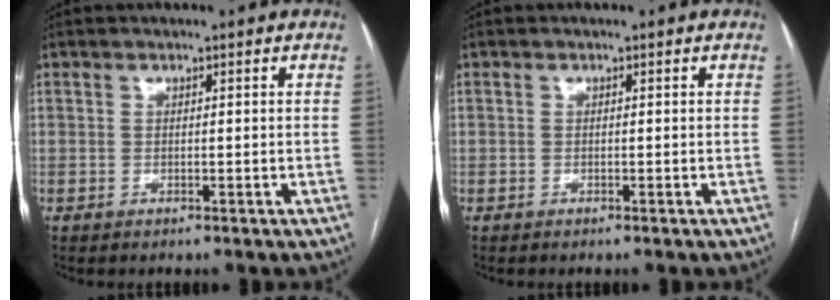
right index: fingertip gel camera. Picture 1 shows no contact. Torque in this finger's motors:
{"motor_torque": [-0.10, 0.15, -0.63, -0.19]}